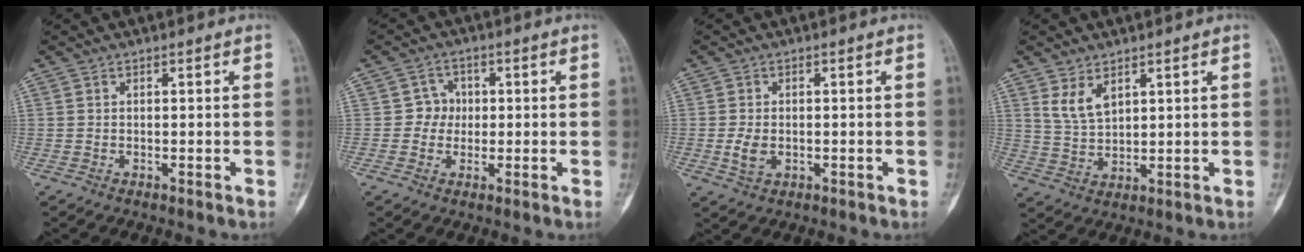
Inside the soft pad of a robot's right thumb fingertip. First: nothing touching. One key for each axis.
{"total": 3.8, "fx": 0.1, "fy": 3.7, "fz": 1.0, "tx": 0.015, "ty": 0.011, "tz": -0.006}
{"total": 3.3, "fx": -0.5, "fy": 2.2, "fz": 2.3, "tx": -0.047, "ty": -0.004, "tz": -0.007}
{"total": 5.1, "fx": 2.9, "fy": 2.7, "fz": 3.2, "tx": -0.054, "ty": -0.020, "tz": 0.065}